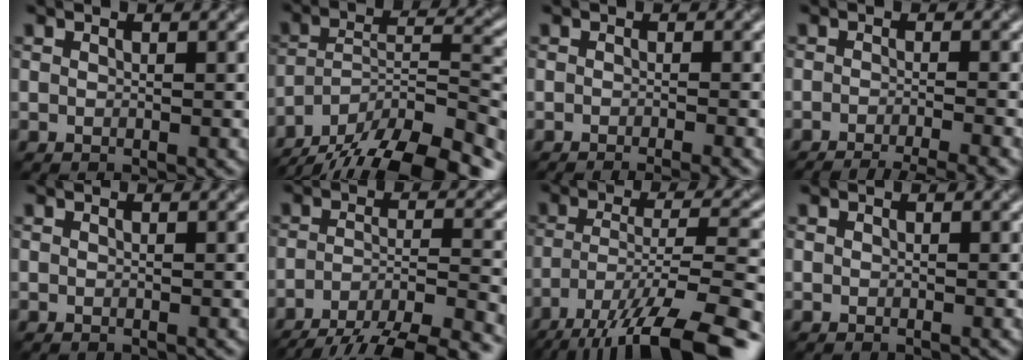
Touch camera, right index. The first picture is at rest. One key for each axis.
{"total": 17.4, "fx": -14.4, "fy": 5.1, "fz": 8.2, "tx": -0.150, "ty": -0.006, "tz": -0.211}
{"total": 3.5, "fx": -2.2, "fy": 0.9, "fz": 2.5, "tx": -0.023, "ty": 0.008, "tz": -0.029}
{"total": 7.7, "fx": -6.1, "fy": 2.0, "fz": 4.4, "tx": -0.046, "ty": -0.014, "tz": -0.076}
{"total": 0.0}
{"total": 10.7, "fx": -8.5, "fy": 2.9, "fz": 5.7, "tx": -0.089, "ty": -0.013, "tz": -0.120}
{"total": 14.4, "fx": -10.3, "fy": 4.1, "fz": 9.1, "tx": -0.171, "ty": -0.016, "tz": -0.150}
{"total": 0.0}